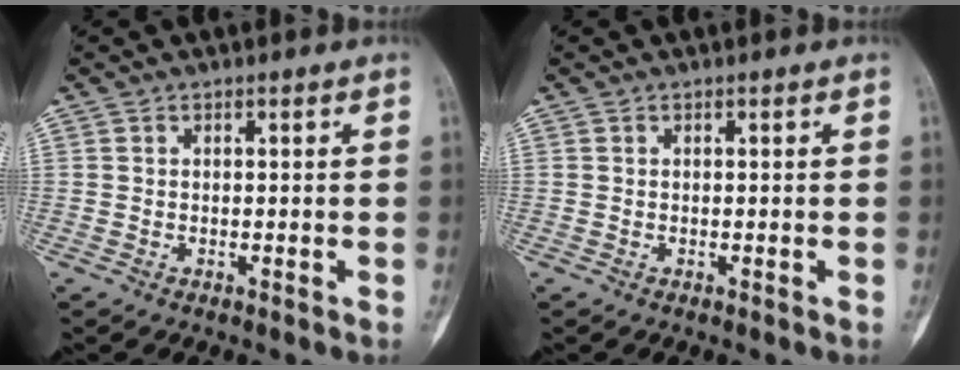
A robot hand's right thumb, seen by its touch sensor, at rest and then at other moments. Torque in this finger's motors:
{"motor_torque": [-0.29, 0.33, 0.11, -0.11, 0.00]}